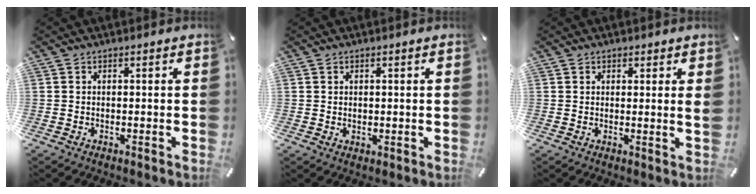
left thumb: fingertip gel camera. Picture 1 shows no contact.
{"total": 1.0, "force": [0.5, 0.8, 0.2], "torque": [-0.004, 0.002, 0.009]}
{"total": 1.7, "force": [0.9, 0.5, 1.4], "torque": [-0.013, -0.004, 0.012]}